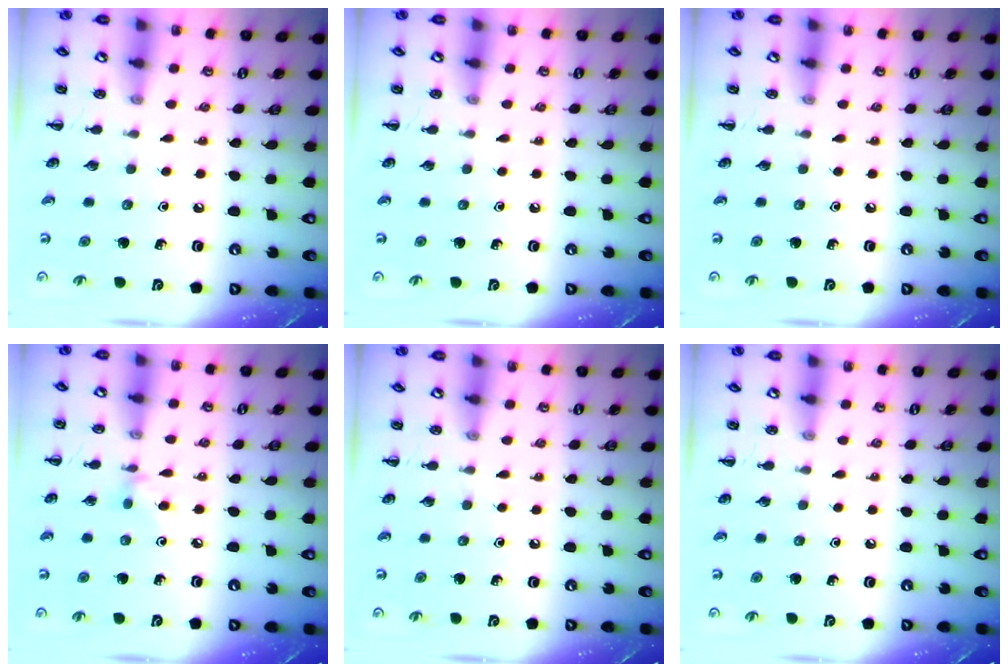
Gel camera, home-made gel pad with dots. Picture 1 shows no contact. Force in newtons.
{"total": 0.0}
{"total": 0.0}
{"total": 3.0, "press": 2.8, "slide": 0.9}
{"total": 0.0}
{"total": 0.0}